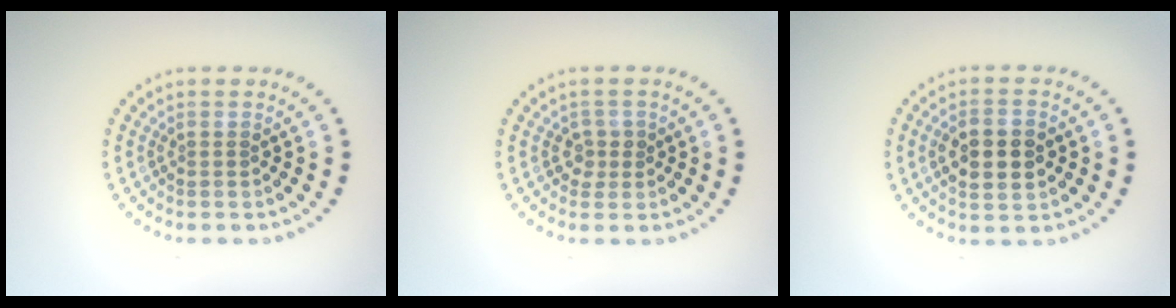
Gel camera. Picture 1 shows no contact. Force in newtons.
{"total": 1.3, "press": 1.2, "slide": 0.6}
{"total": 3.7, "press": 3.7, "slide": 0.3}